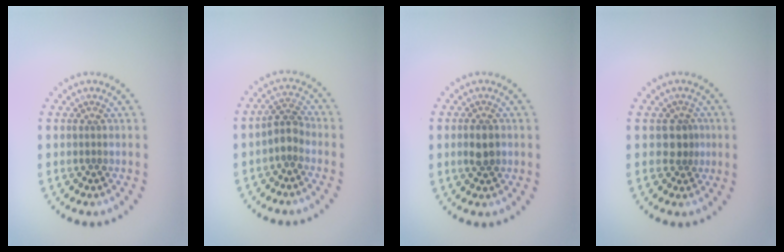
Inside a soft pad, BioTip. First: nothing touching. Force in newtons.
{"total": 1.9, "press": 1.6, "slide": 1.0}
{"total": 2.0, "press": 2.0, "slide": 0.2}
{"total": 1.5, "press": 1.1, "slide": 1.0}